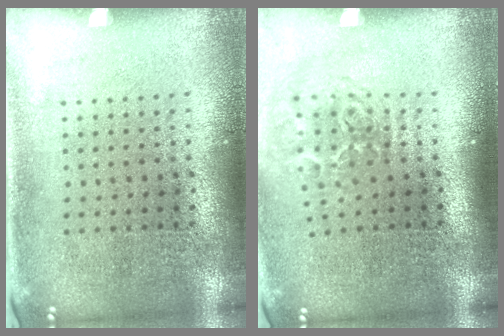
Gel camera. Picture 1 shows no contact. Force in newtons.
{"total": 2.0, "press": 1.3, "slide": 1.5}